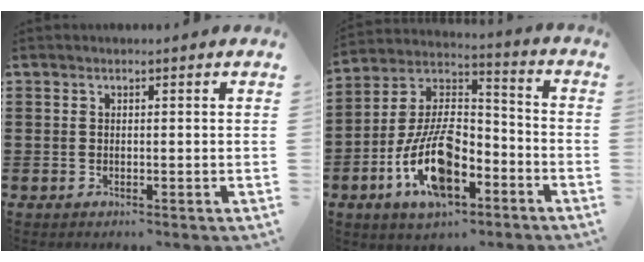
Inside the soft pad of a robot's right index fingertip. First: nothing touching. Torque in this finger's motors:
{"motor_torque": [2.14, 0.00, 1.05, 0.21]}